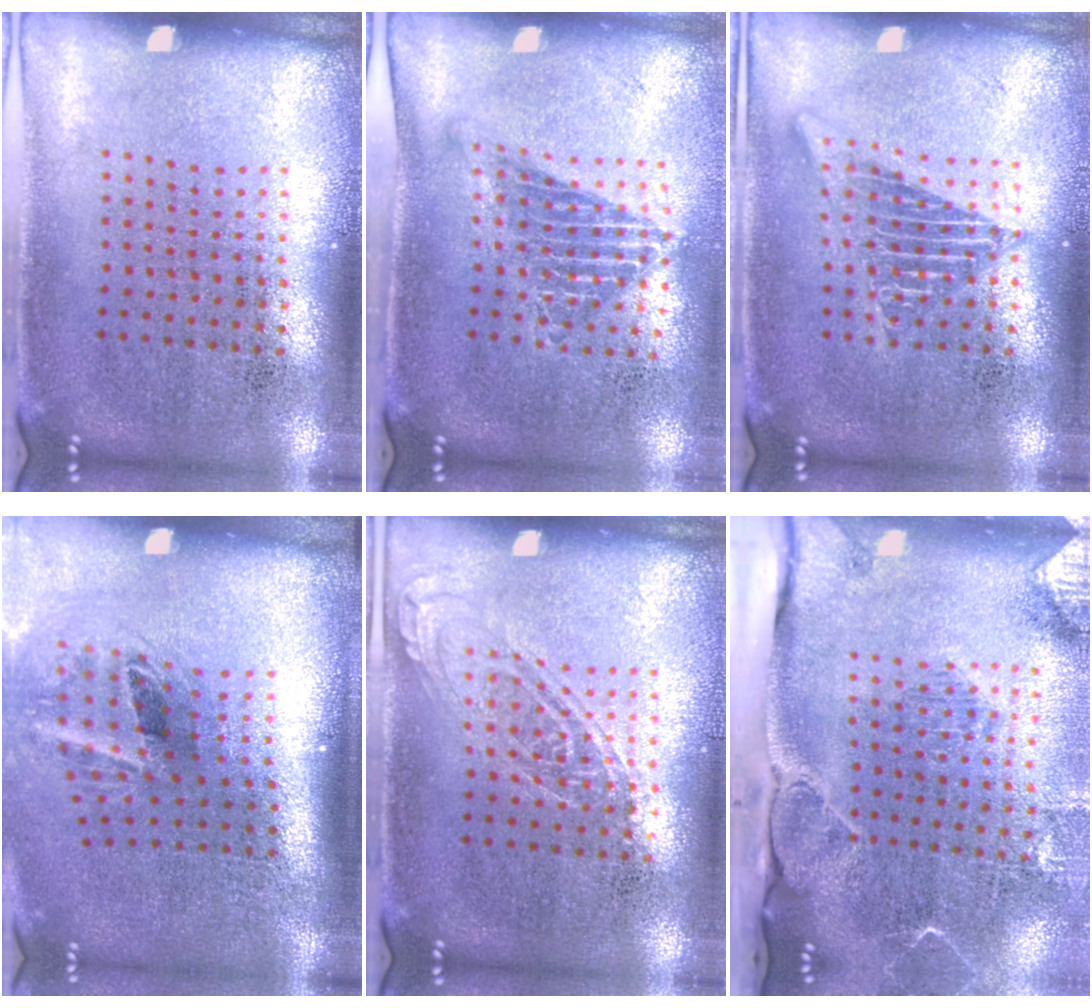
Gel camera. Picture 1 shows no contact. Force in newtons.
{"total": 1.4, "press": 1.1, "slide": 0.9}
{"total": 2.8, "press": 2.8, "slide": 0.3}
{"total": 2.1, "press": 1.3, "slide": 1.7}
{"total": 1.2, "press": 1.1, "slide": 0.4}
{"total": 2.7, "press": 2.2, "slide": 1.6}